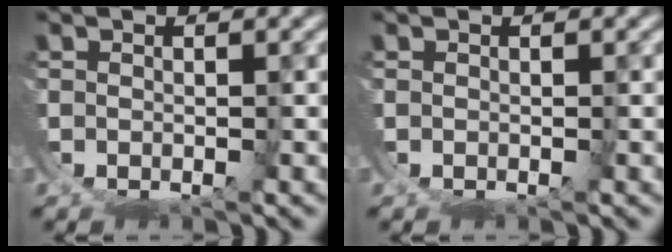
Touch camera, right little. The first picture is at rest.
{"total": 0.0}